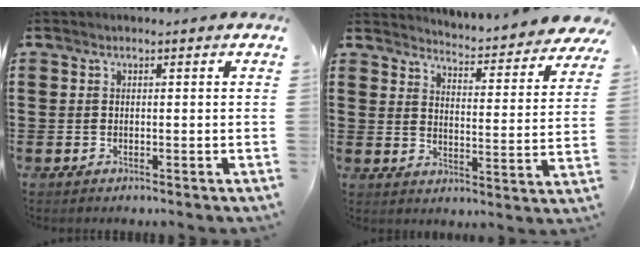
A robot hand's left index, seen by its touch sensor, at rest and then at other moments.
{"total": 3.5, "force": [3.4, -0.5, 0.3], "torque": [-0.022, -0.043, 0.049]}